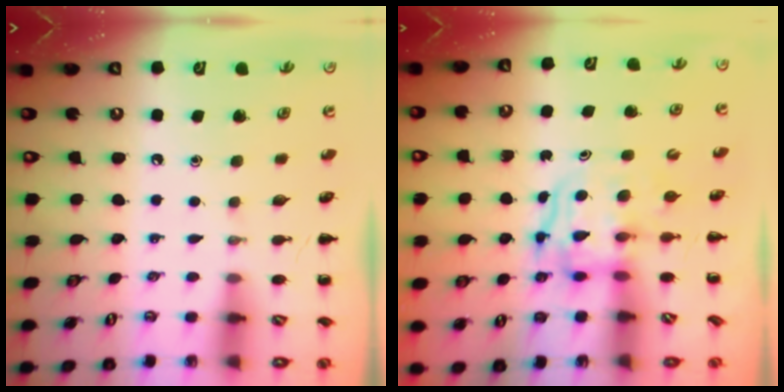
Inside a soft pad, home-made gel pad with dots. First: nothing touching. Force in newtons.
{"total": 3.5, "press": 3.5, "slide": 0.3}